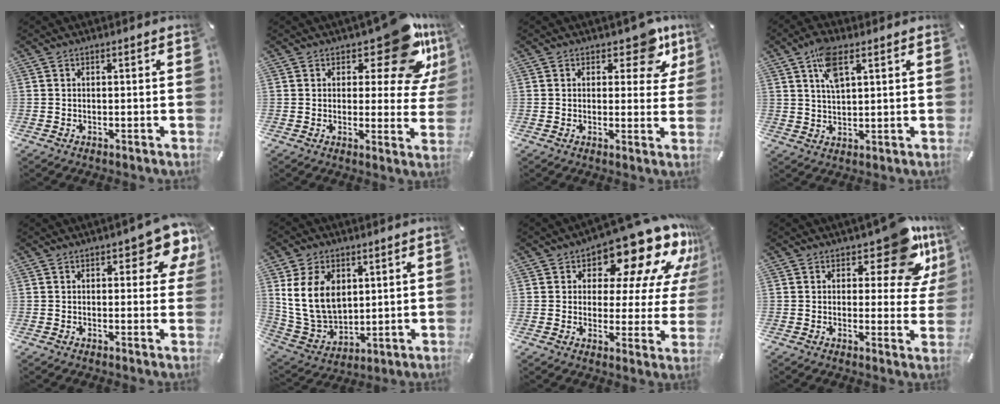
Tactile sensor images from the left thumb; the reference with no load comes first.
{"total": 17.0, "force": [9.8, 7.4, 11.8], "torque": [-0.133, -0.071, 0.161]}
{"total": 9.2, "force": [5.3, 5.2, 5.5], "torque": [-0.049, -0.032, 0.086]}
{"total": 7.3, "force": [3.7, 3.1, 5.5], "torque": [-0.110, 0.001, 0.066]}
{"total": 7.9, "force": [4.2, 3.5, 5.6], "torque": [-0.061, -0.021, 0.066]}
{"total": 13.4, "force": [4.4, 10.1, 7.6], "torque": [-0.164, -0.015, 0.082]}
{"total": 17.3, "force": [12.5, 7.2, 9.5], "torque": [-0.141, -0.095, 0.206]}
{"total": 14.0, "force": [8.2, 6.2, 9.5], "torque": [-0.110, -0.053, 0.137]}